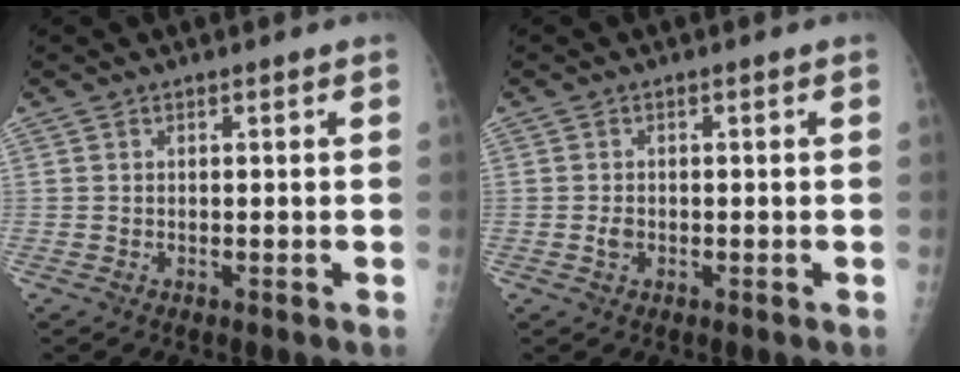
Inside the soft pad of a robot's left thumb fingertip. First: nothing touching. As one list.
[{"total": 1.6, "force": [-0.5, 1.1, 1.0], "torque": [-0.014, 0.005, -0.008]}]